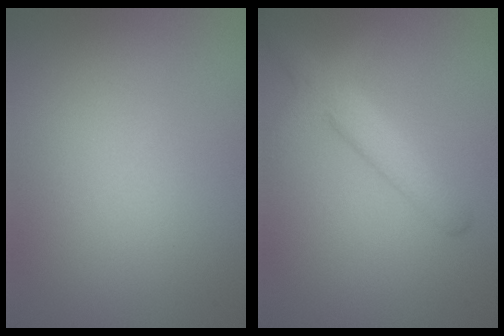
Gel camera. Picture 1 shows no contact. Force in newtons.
{"total": 3.8, "press": 3.8, "slide": 0.2}